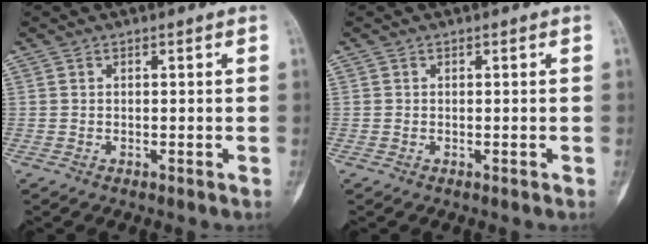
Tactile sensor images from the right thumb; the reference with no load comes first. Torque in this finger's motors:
{"motor_torque": [-0.38, -0.17, 0.15, 0.04, 0.02]}